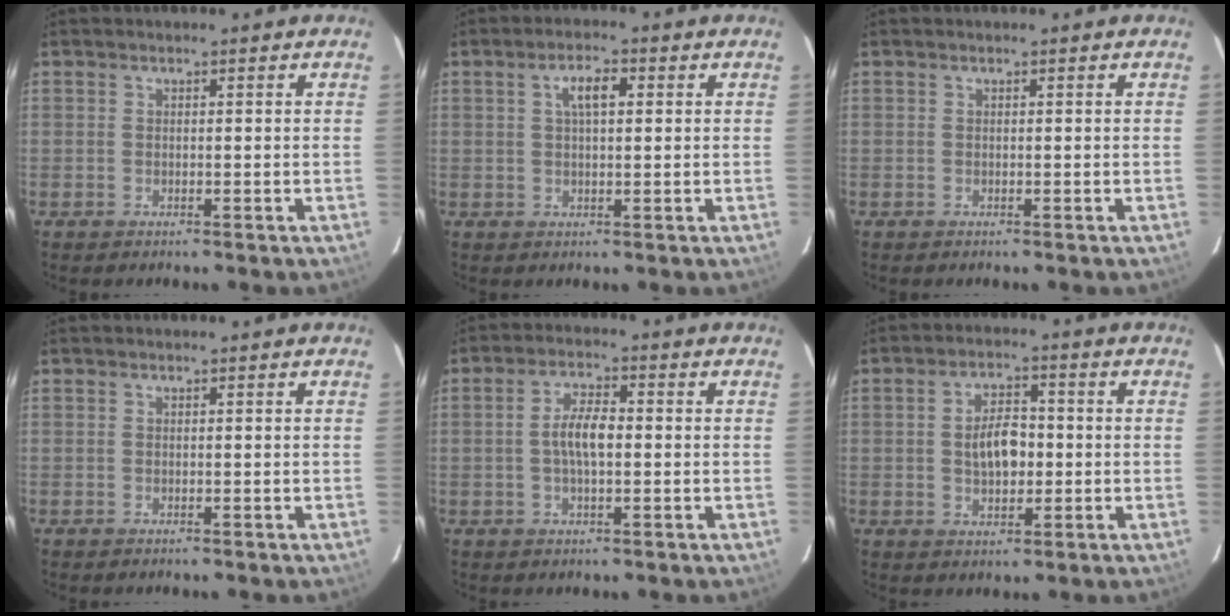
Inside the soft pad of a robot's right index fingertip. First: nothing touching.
{"total": 4.2, "force": [1.3, 1.5, 3.7], "torque": [-0.067, 0.011, 0.024]}
{"total": 0.0}
{"total": 0.0}
{"total": 5.5, "force": [-0.2, 2.0, 5.1], "torque": [-0.098, 0.009, -0.003]}
{"total": 6.7, "force": [-0.3, 3.8, 5.5], "torque": [-0.099, 0.011, 0.002]}